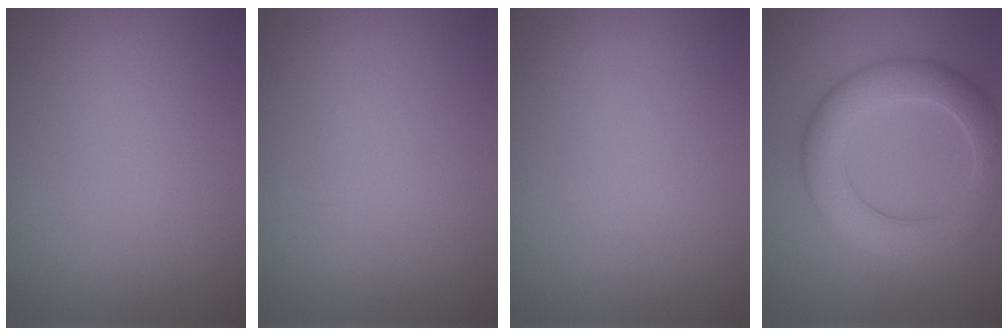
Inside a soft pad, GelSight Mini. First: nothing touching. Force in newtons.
{"total": 0.0}
{"total": 0.0}
{"total": 6.2, "press": 6.2, "slide": 0.4}